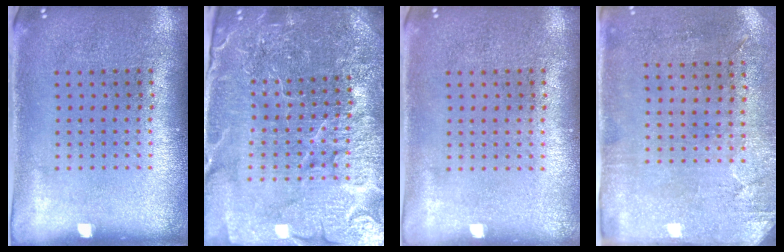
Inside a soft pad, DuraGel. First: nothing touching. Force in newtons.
{"total": 5.7, "press": 5.2, "slide": 2.4}
{"total": 0.0}
{"total": 2.8, "press": 2.3, "slide": 1.7}